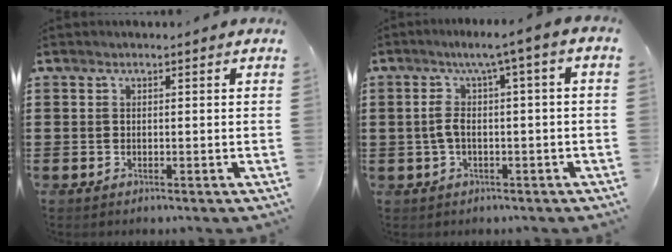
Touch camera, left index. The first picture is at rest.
{"total": 5.2, "force": [-0.7, 0.6, 5.1], "torque": [-0.109, -0.001, -0.022]}